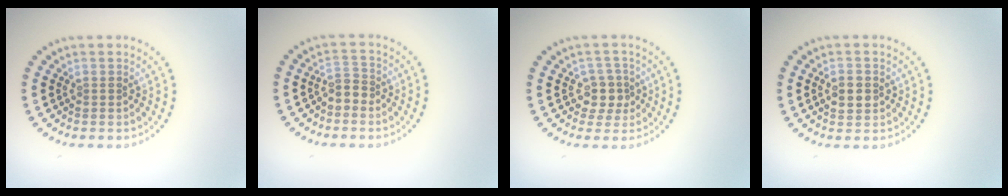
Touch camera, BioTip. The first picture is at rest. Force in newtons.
{"total": 1.5, "press": 1.3, "slide": 0.8}
{"total": 2.5, "press": 2.1, "slide": 1.3}
{"total": 2.1, "press": 2.0, "slide": 0.2}